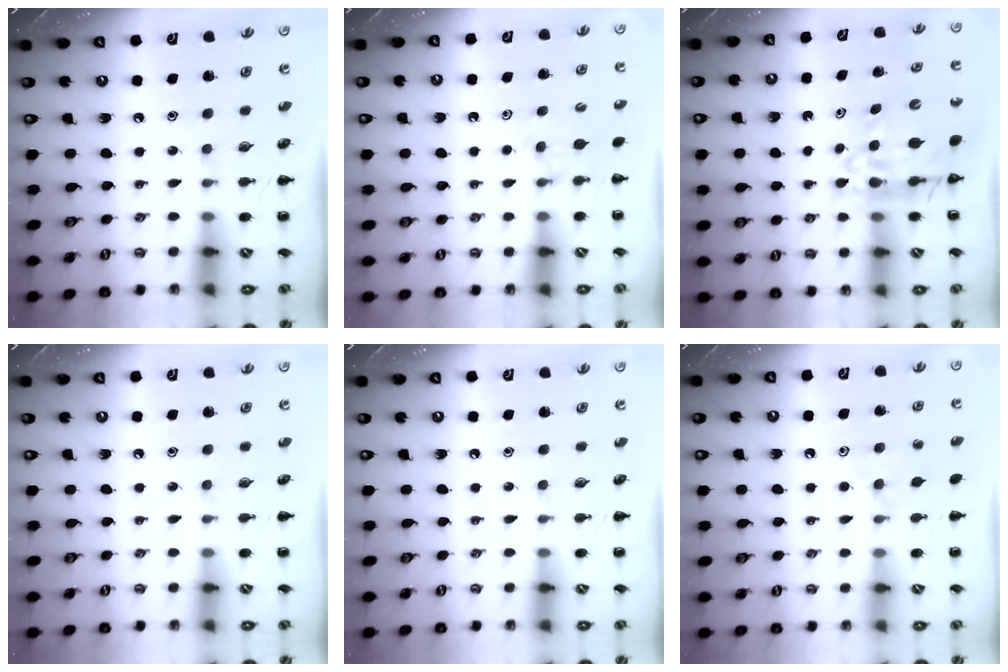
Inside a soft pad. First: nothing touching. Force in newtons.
{"total": 4.3, "press": 4.1, "slide": 1.4}
{"total": 12.7, "press": 12.1, "slide": 4.0}
{"total": 0.0}
{"total": 0.0}
{"total": 5.4, "press": 5.1, "slide": 1.8}